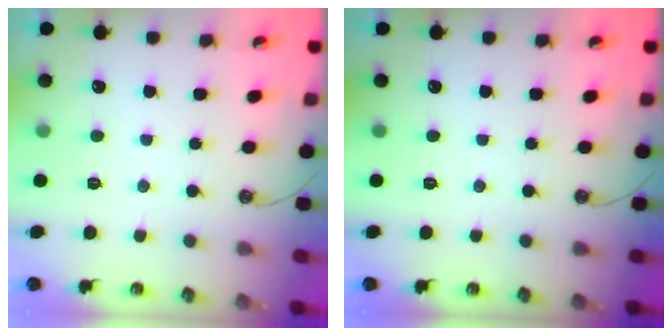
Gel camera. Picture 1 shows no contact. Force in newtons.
{"total": 0.0}